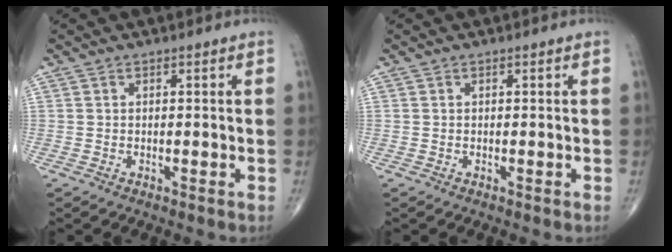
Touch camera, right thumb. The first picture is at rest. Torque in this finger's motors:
{"motor_torque": [-0.08, 0.06, 0.08, 0.08, 0.01]}